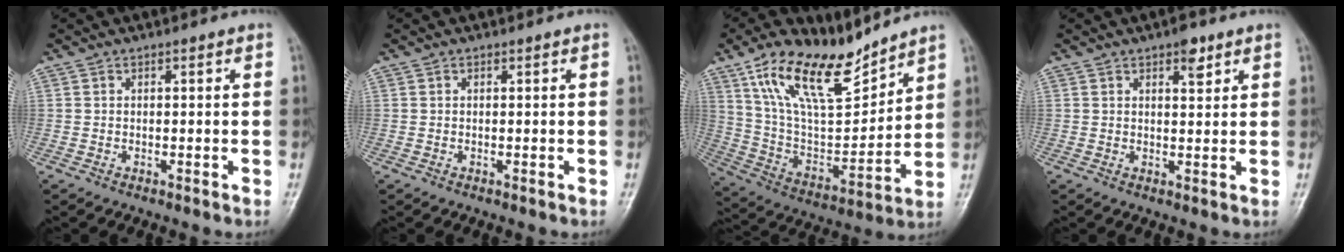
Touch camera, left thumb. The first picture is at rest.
{"total": 0.0}
{"total": 18.7, "force": [13.4, 7.0, 11.1], "torque": [-0.162, -0.063, 0.254]}
{"total": 3.4, "force": [2.1, 1.4, 2.2], "torque": [-0.021, -0.010, 0.029]}